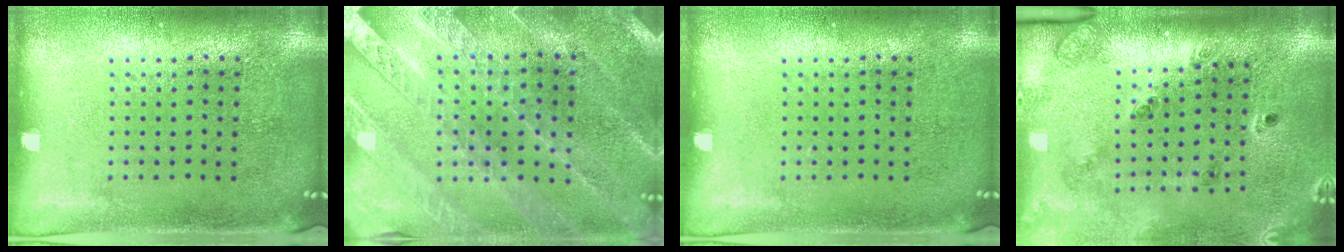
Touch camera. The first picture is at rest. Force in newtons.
{"total": 2.4, "press": 2.4, "slide": 0.3}
{"total": 0.0}
{"total": 1.7, "press": 1.6, "slide": 0.5}